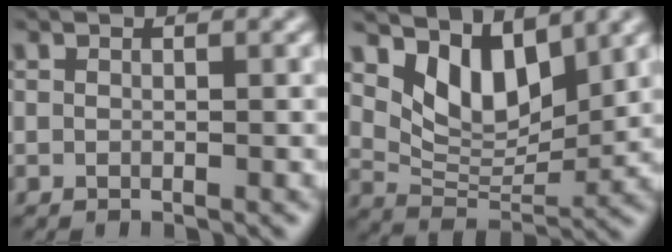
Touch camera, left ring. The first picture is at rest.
{"total": 6.0, "force": [3.8, 3.1, 3.4], "torque": [-0.069, -0.015, 0.065]}